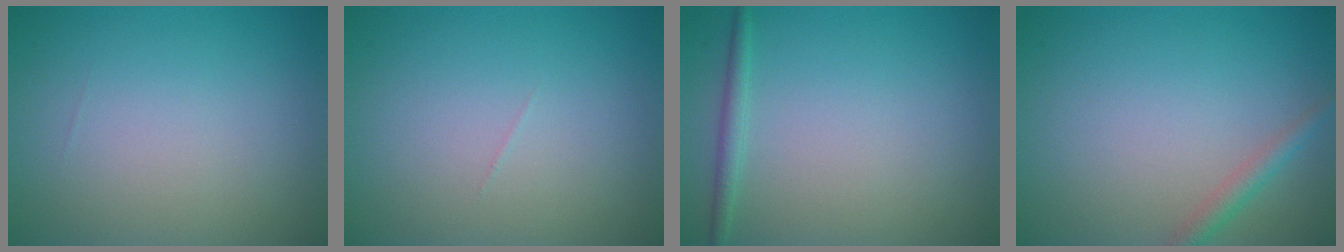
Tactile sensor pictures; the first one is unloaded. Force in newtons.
{"total": 0.0}
{"total": 1.3, "press": 1.3, "slide": 0.1}
{"total": 1.7, "press": 1.7, "slide": 0.1}